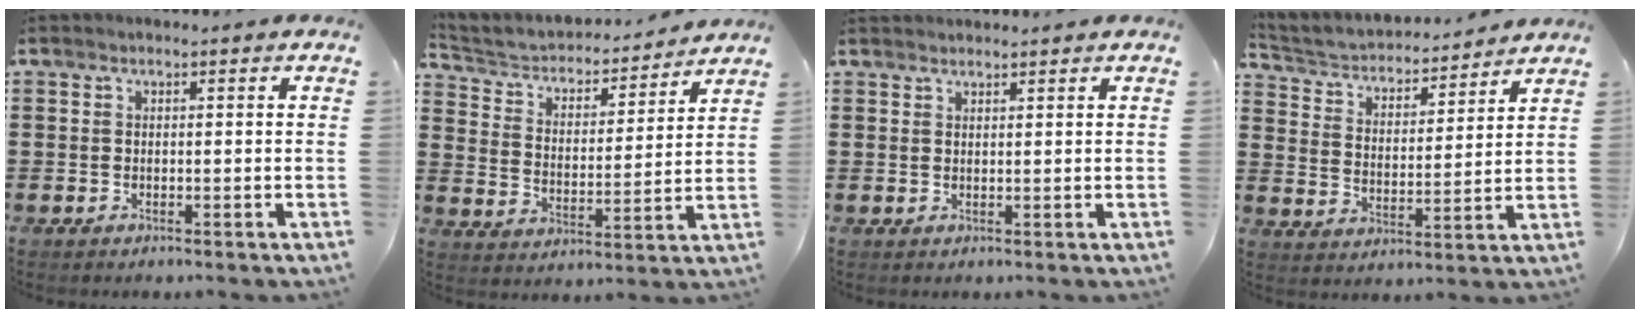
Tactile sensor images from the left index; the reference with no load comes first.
{"total": 3.6, "force": [3.2, 1.3, 0.8], "torque": [-0.037, -0.027, 0.046]}
{"total": 1.2, "force": [1.2, 0.0, 0.1], "torque": [-0.004, -0.001, 0.025]}
{"total": 3.6, "force": [3.5, 0.9, 0.5], "torque": [-0.032, -0.029, 0.052]}